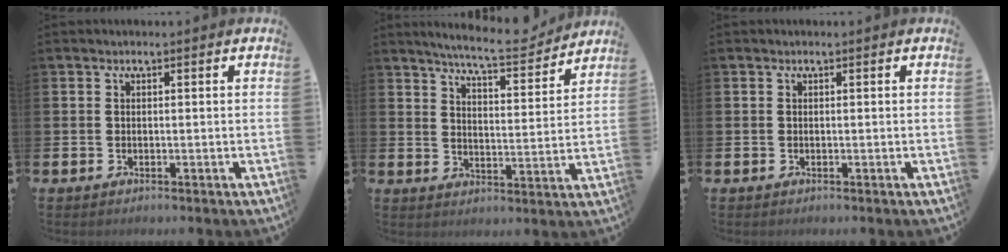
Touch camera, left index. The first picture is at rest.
{"total": 7.4, "force": [7.0, 0.4, 2.4], "torque": [-0.058, -0.041, 0.120]}
{"total": 0.0}